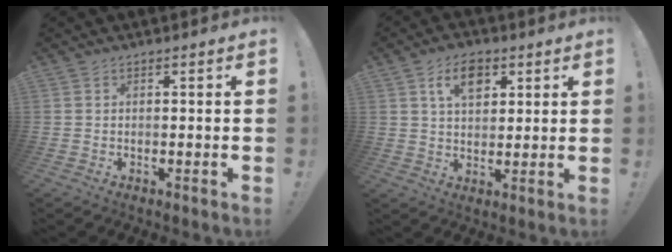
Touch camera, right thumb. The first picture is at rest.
{"total": 8.8, "force": [4.0, 5.9, 5.2], "torque": [-0.080, -0.001, 0.073]}